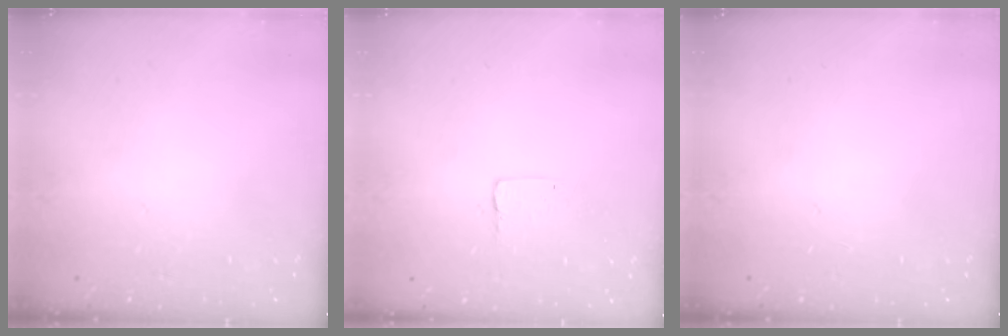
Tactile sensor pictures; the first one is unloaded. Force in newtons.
{"total": 2.0, "press": 2.0, "slide": 0.2}
{"total": 0.0}